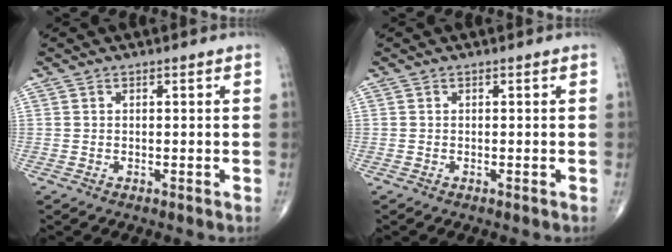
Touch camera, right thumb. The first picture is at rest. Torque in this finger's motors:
{"motor_torque": [0.99, -0.73, -0.06, -0.15, 0.01]}